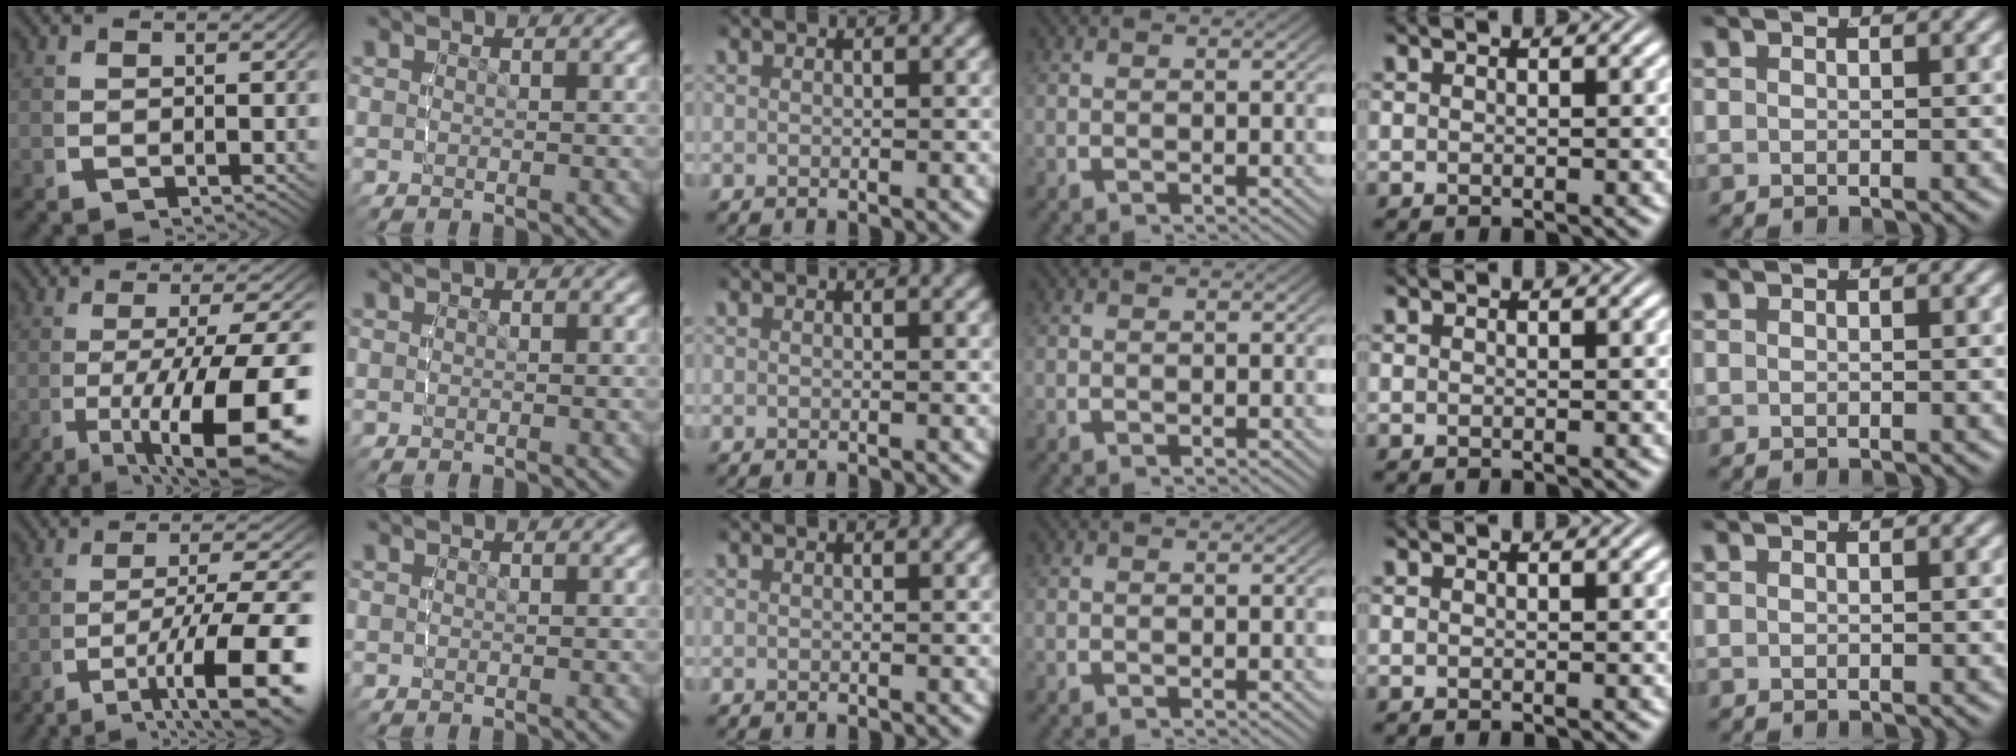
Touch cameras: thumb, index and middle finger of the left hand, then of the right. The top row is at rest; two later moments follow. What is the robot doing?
{"motion": "lift_and_place", "object": "bottle"}